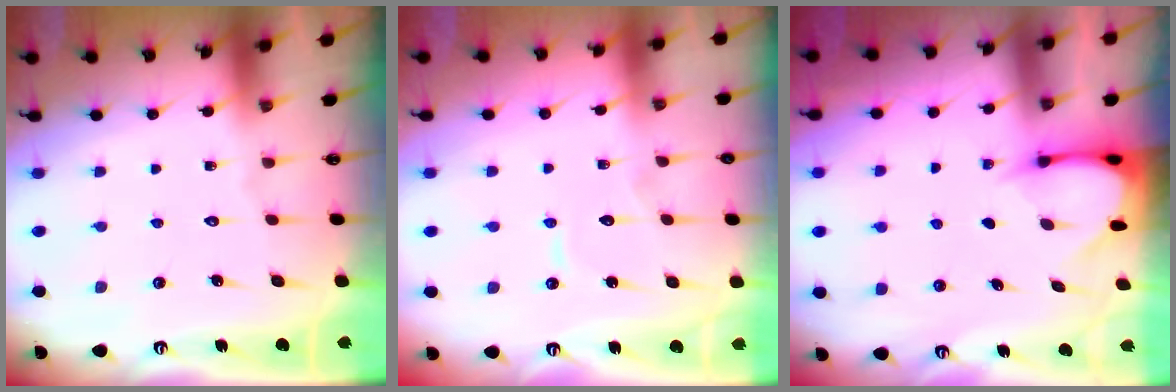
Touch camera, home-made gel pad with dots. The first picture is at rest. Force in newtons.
{"total": 5.2, "press": 5.2, "slide": 0.4}
{"total": 3.5, "press": 3.4, "slide": 0.3}